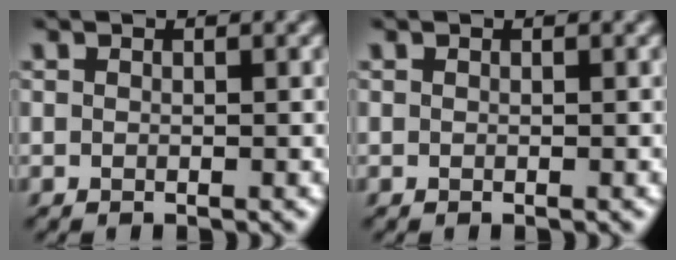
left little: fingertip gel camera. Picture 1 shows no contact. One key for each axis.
{"total": 0.0}